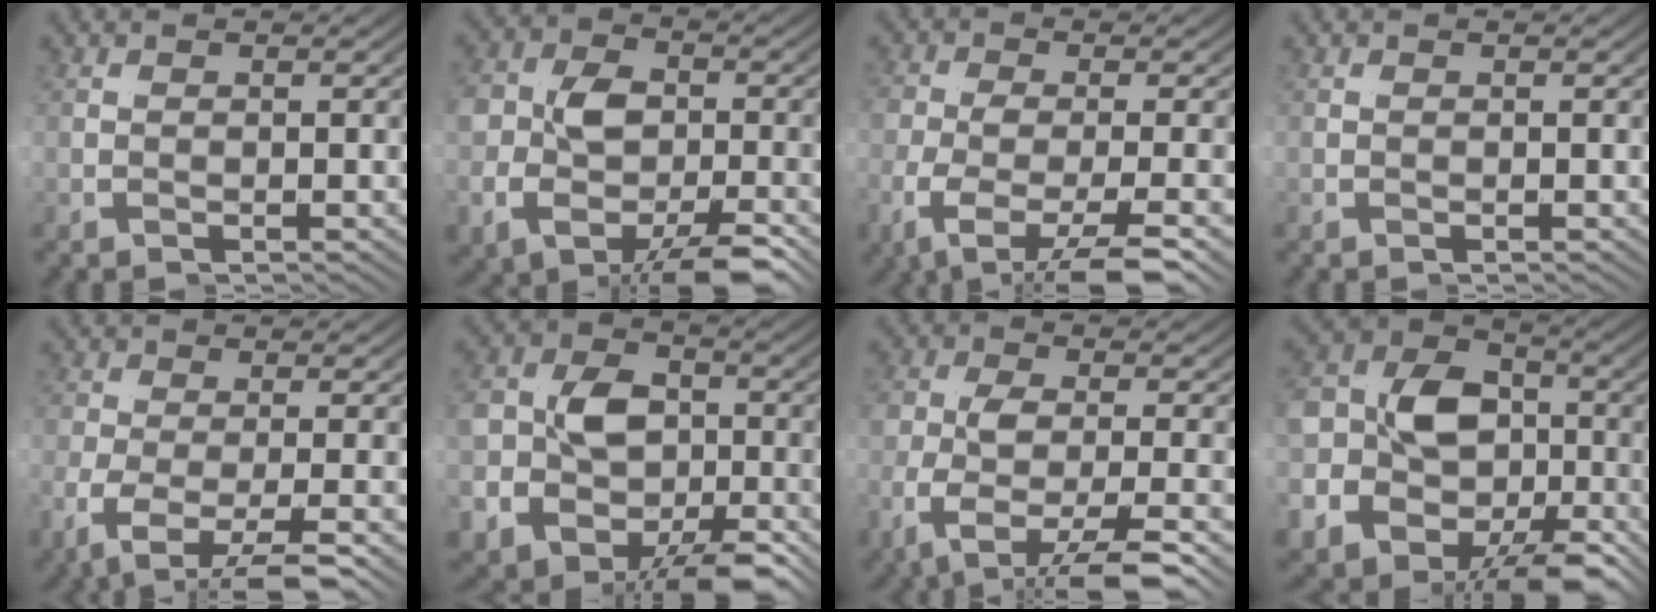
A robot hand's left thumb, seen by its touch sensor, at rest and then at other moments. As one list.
[{"total": 5.5, "force": [-1.5, 3.1, 4.4], "torque": [-0.091, -0.015, -0.016]}, {"total": 3.5, "force": [-1.8, -0.6, 3.0], "torque": [-0.065, 0.003, -0.033]}, {"total": 0.0}, {"total": 2.3, "force": [-1.1, -1.0, 1.8], "torque": [-0.040, 0.002, -0.021]}, {"total": 11.4, "force": [-2.3, 8.2, 7.6], "torque": [-0.128, -0.023, -0.033]}, {"total": 4.1, "force": [-2.3, -0.5, 3.3], "torque": [-0.073, 0.004, -0.041]}, {"total": 15.5, "force": [-2.1, 10.4, 11.3], "torque": [-0.202, -0.024, -0.027]}]